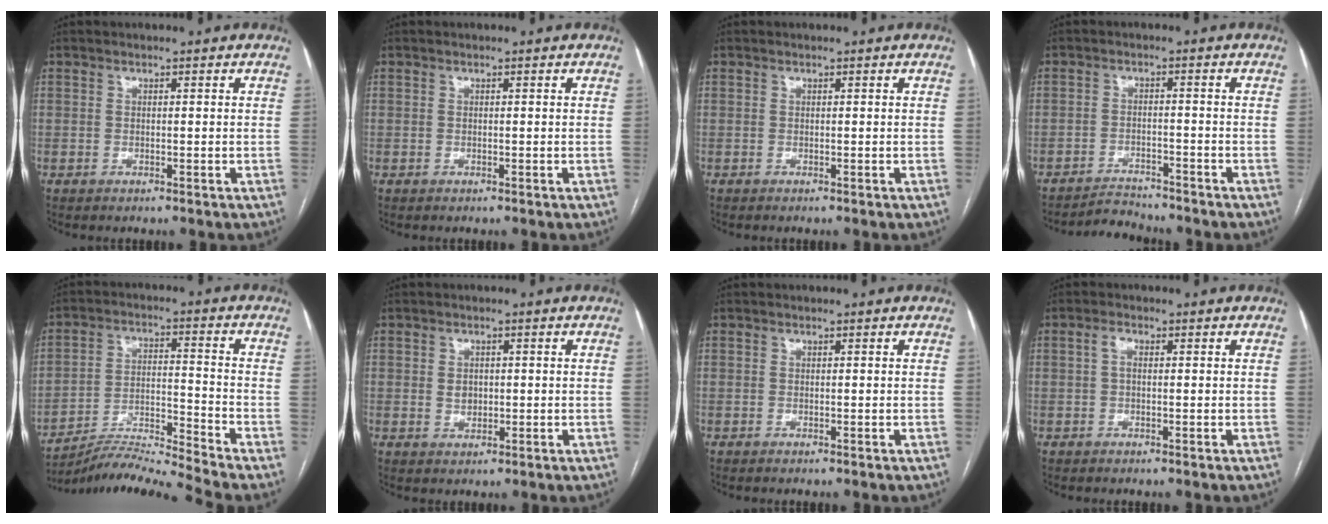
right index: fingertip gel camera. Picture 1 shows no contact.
{"total": 0.0}
{"total": 0.0}
{"total": 4.4, "force": [-4.4, 0.1, 0.0], "torque": [-0.003, -0.011, -0.073]}
{"total": 11.2, "force": [-10.4, -3.5, 2.1], "torque": [-0.034, 0.009, -0.188]}
{"total": 2.2, "force": [0.2, 1.8, 1.3], "torque": [-0.019, 0.000, 0.007]}
{"total": 0.0}
{"total": 1.6, "force": [0.3, 0.7, 1.4], "torque": [-0.030, 0.007, 0.004]}